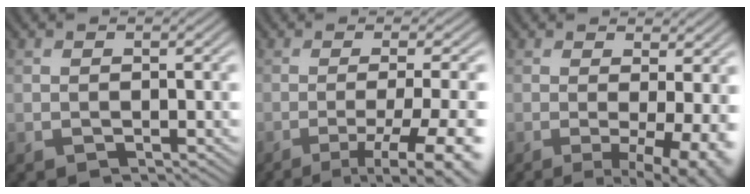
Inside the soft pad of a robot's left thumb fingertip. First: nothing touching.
{"total": 10.0, "force": [-4.6, 2.2, 8.7], "torque": [-0.133, -0.006, -0.060]}
{"total": 8.8, "force": [-1.3, 2.6, 8.3], "torque": [-0.101, -0.004, -0.008]}